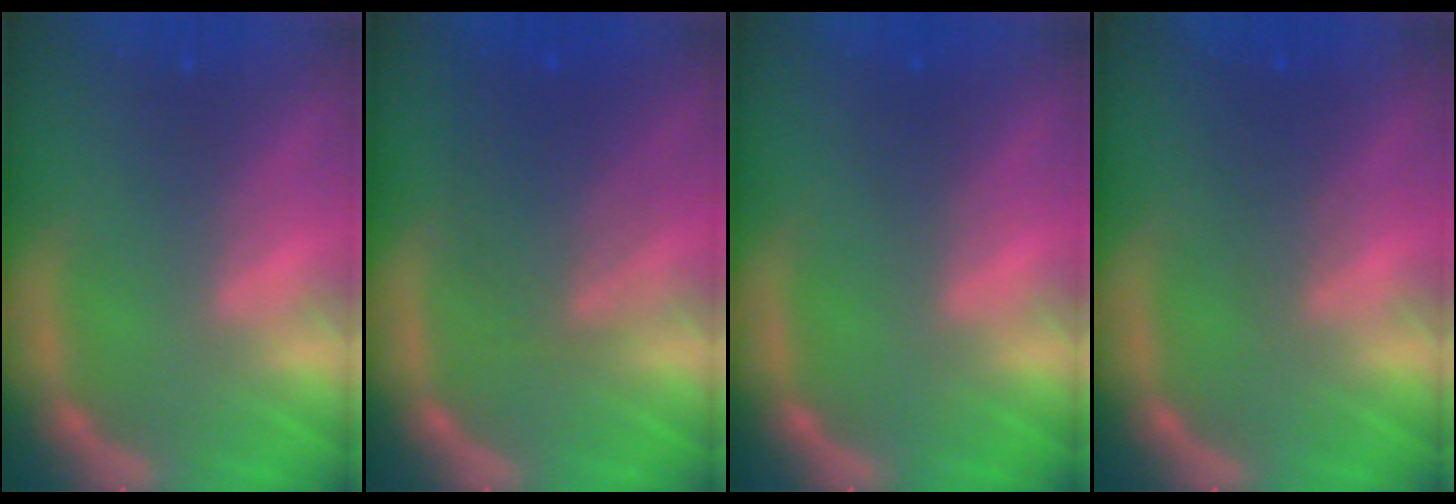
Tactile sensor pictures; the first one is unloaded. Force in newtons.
{"total": 5.6}
{"total": 0.9}
{"total": 2.5}